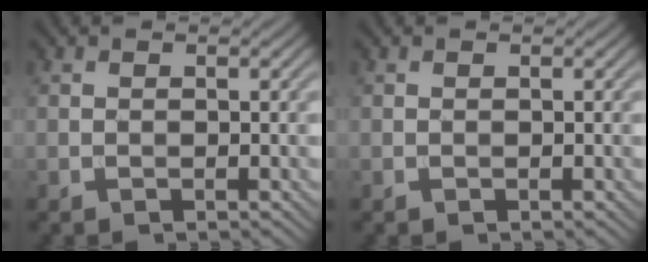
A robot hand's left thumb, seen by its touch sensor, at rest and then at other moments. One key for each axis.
{"total": 0.0}